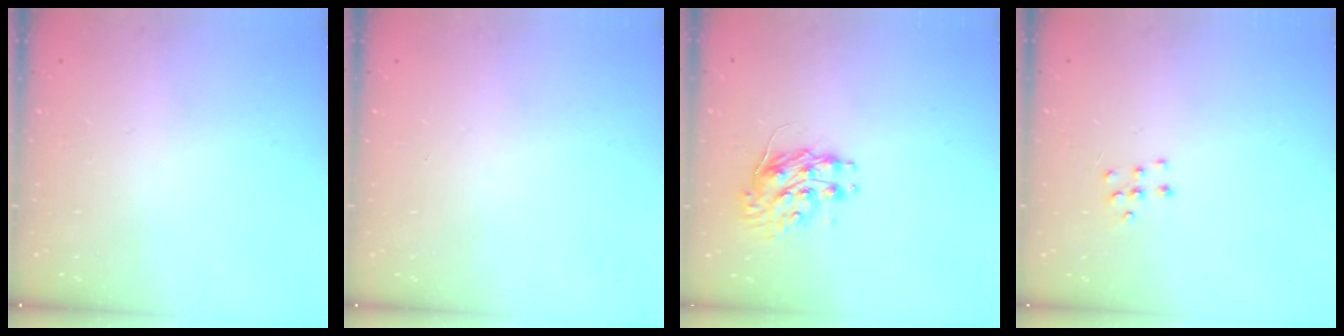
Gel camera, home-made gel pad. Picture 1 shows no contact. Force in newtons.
{"total": 0.0}
{"total": 8.9, "press": 8.9, "slide": 0.3}
{"total": 5.3, "press": 5.3, "slide": 0.5}